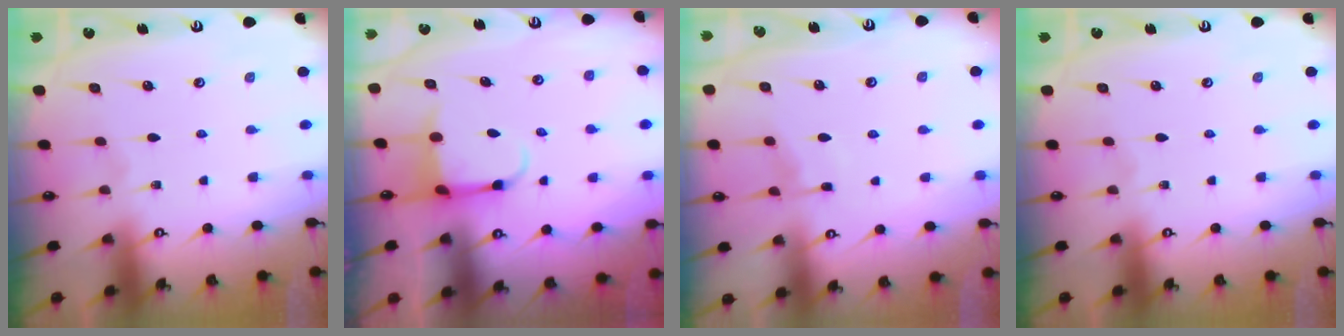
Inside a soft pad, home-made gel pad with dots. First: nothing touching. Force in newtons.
{"total": 3.9, "press": 3.7, "slide": 1.2}
{"total": 5.7, "press": 5.7, "slide": 0.6}
{"total": 0.0}